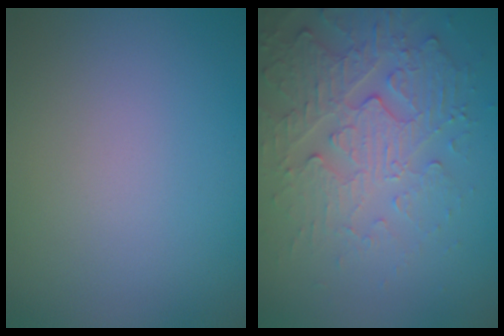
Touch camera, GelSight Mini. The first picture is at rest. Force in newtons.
{"total": 4.4, "press": 4.4, "slide": 0.5}